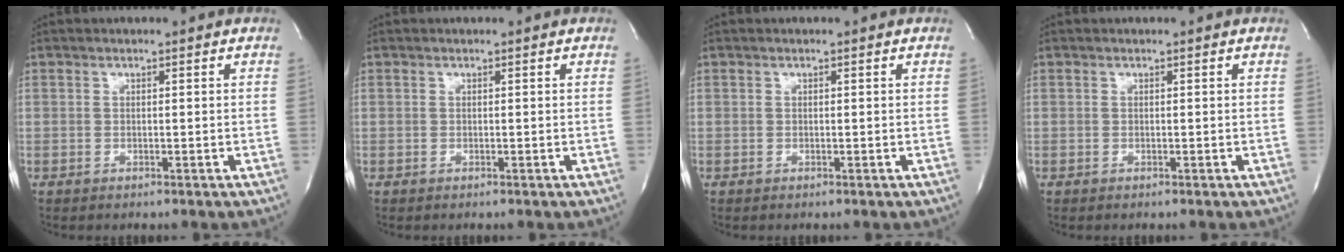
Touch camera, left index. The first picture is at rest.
{"total": 0.0}
{"total": 0.0}
{"total": 0.0}